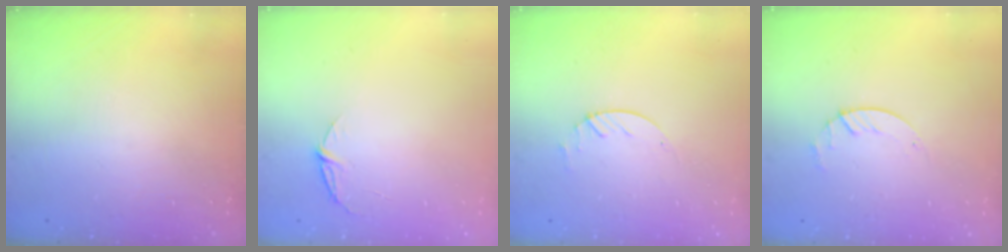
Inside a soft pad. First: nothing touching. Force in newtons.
{"total": 4.9, "press": 4.9, "slide": 0.6}
{"total": 1.9, "press": 1.9, "slide": 0.3}
{"total": 1.8, "press": 1.8, "slide": 0.2}